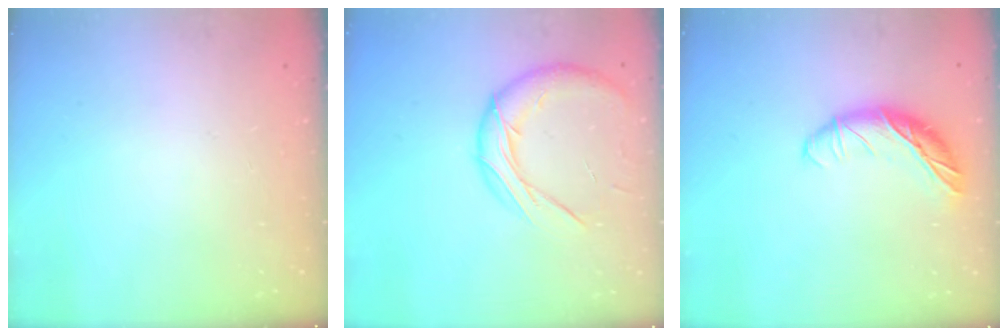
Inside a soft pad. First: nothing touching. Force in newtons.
{"total": 13.3, "press": 13.1, "slide": 1.9}
{"total": 13.6, "press": 13.5, "slide": 0.6}